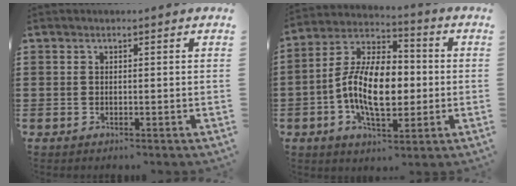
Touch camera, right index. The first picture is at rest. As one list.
[{"total": 12.5, "force": [-1.5, 6.8, 10.4], "torque": [-0.232, 0.005, -0.032]}]